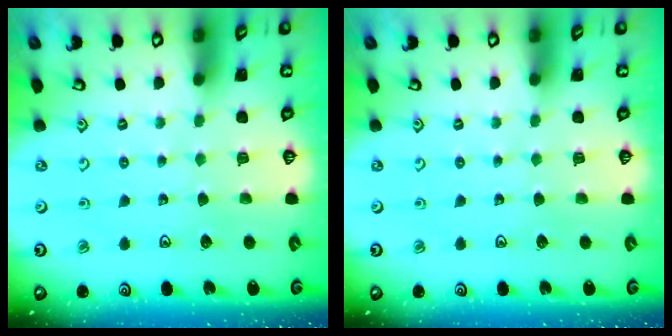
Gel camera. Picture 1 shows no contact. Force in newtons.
{"total": 0.0}